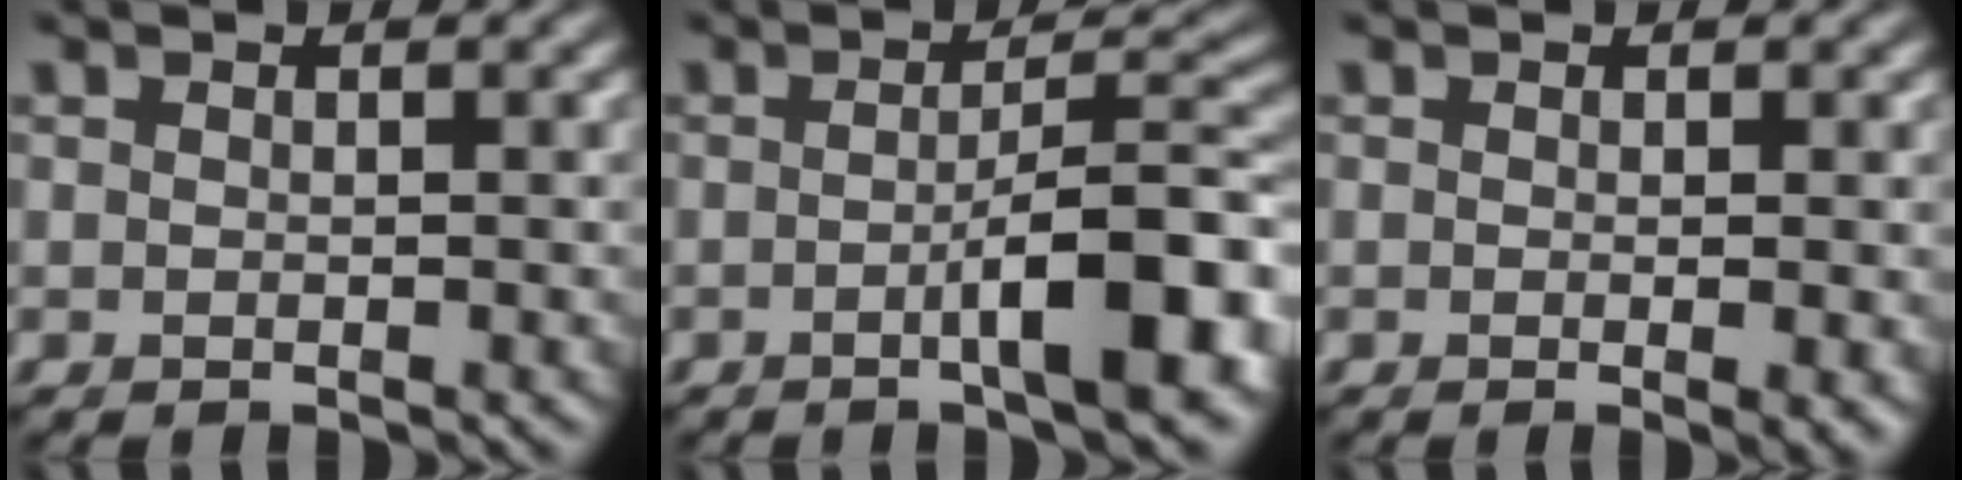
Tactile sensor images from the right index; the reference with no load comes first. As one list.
[{"total": 7.4, "force": [-2.3, 1.6, 6.8], "torque": [-0.092, 0.013, -0.040]}, {"total": 1.8, "force": [-0.2, 0.4, 1.8], "torque": [-0.022, -0.006, -0.003]}]